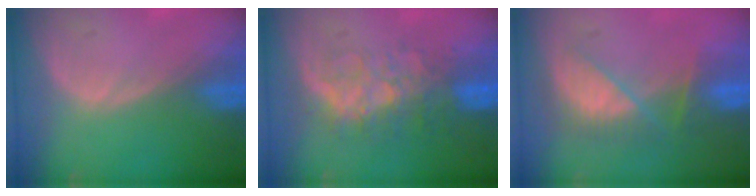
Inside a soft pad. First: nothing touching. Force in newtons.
{"total": 8.1, "press": 7.1, "slide": 3.8}
{"total": 7.9, "press": 6.9, "slide": 3.9}